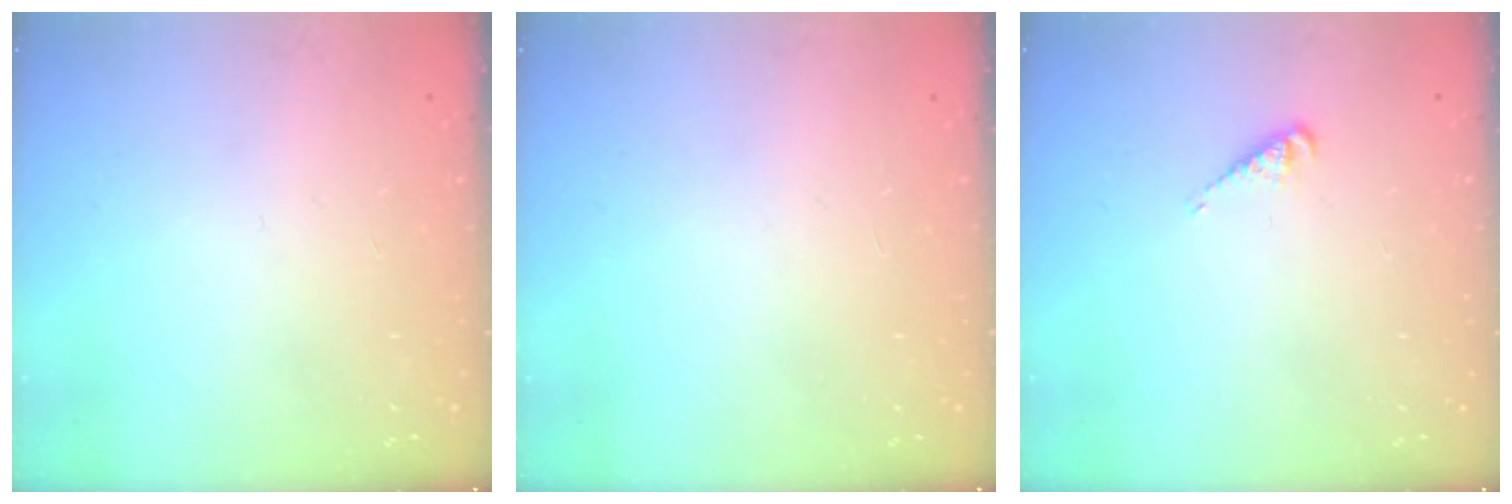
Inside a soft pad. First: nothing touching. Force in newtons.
{"total": 0.0}
{"total": 3.7, "press": 3.7, "slide": 0.5}